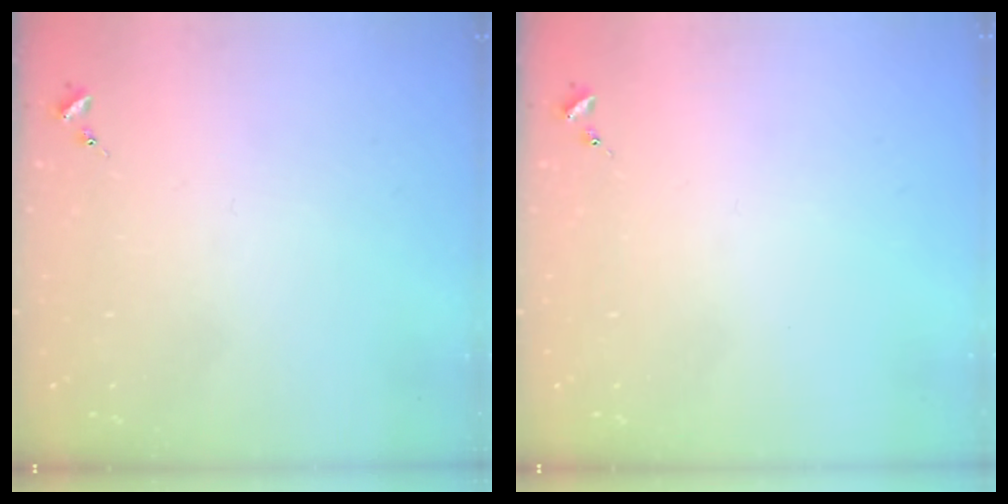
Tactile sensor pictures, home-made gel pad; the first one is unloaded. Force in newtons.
{"total": 0.0}